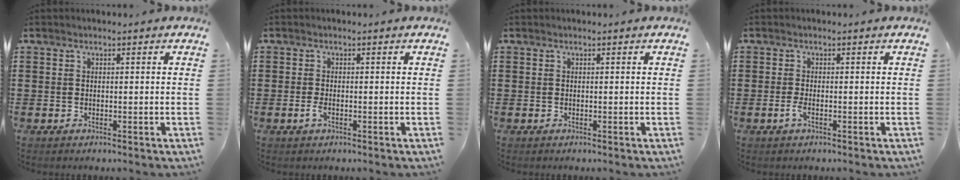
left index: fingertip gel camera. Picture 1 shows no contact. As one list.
[{"total": 1.6, "force": [-0.6, 0.5, 1.4], "torque": [-0.042, -0.008, -0.014]}, {"total": 0.0}, {"total": 1.7, "force": [-0.6, 0.2, 1.5], "torque": [-0.043, -0.006, -0.016]}]